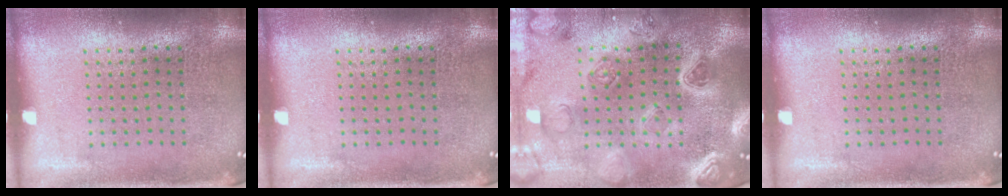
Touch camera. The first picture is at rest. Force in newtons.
{"total": 0.0}
{"total": 3.1, "press": 3.0, "slide": 0.9}
{"total": 0.0}